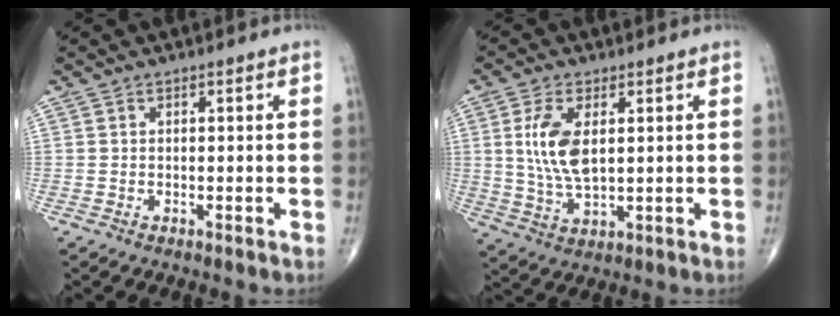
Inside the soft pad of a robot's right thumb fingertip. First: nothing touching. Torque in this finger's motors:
{"motor_torque": [-0.34, 0.53, 0.77, 0.19, 0.05]}